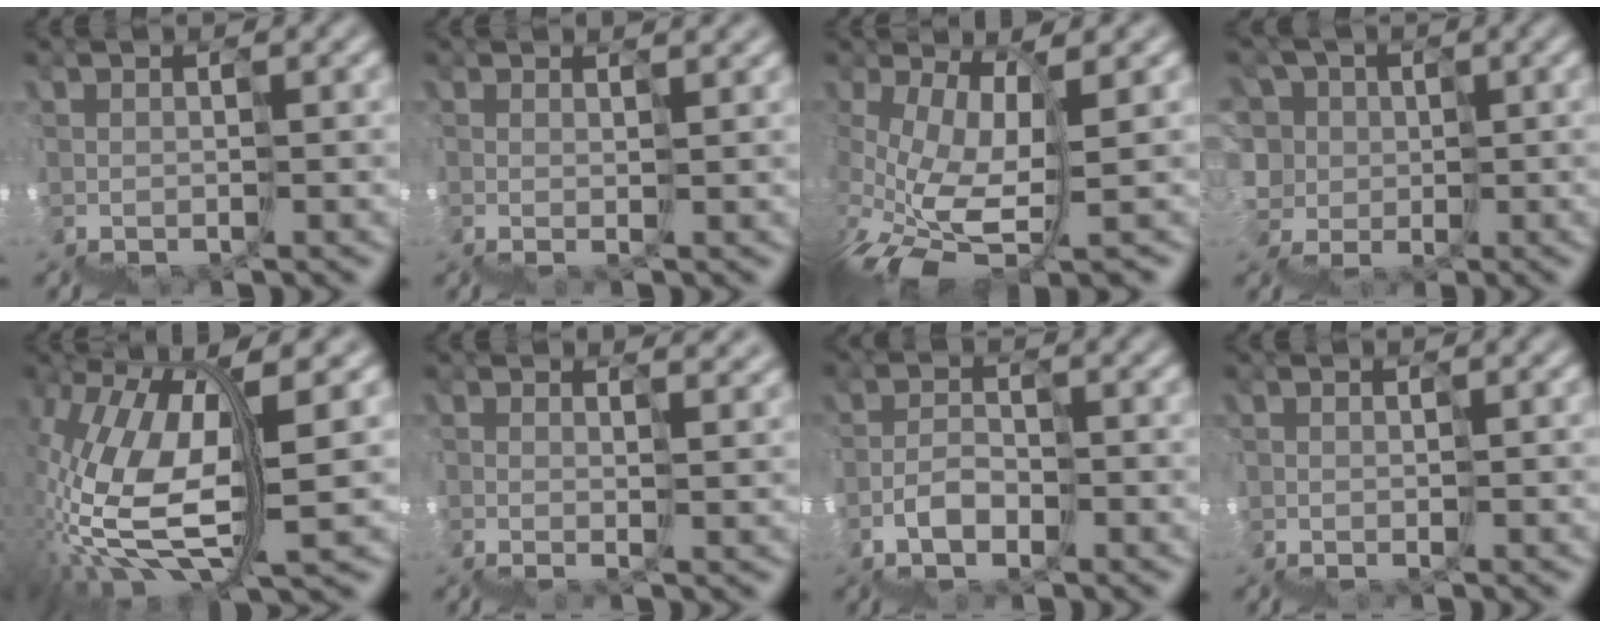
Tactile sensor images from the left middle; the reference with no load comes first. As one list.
[{"total": 4.3, "force": [1.2, 2.2, 3.5], "torque": [-0.036, 0.030, 0.025]}, {"total": 2.7, "force": [-1.3, 0.0, 2.3], "torque": [-0.063, 0.003, -0.022]}, {"total": 4.1, "force": [0.2, 3.7, -1.7], "torque": [0.010, 0.036, -0.033]}, {"total": 7.0, "force": [1.3, 2.5, 6.4], "torque": [-0.158, 0.010, 0.024]}, {"total": 6.8, "force": [1.9, 3.6, 5.4], "torque": [-0.066, 0.033, 0.042]}, {"total": 2.1, "force": [-1.9, 0.4, -1.0], "torque": [0.001, 0.011, -0.042]}, {"total": 0.9, "force": [0.0, 0.5, 0.8], "torque": [-0.008, -0.002, 0.001]}]